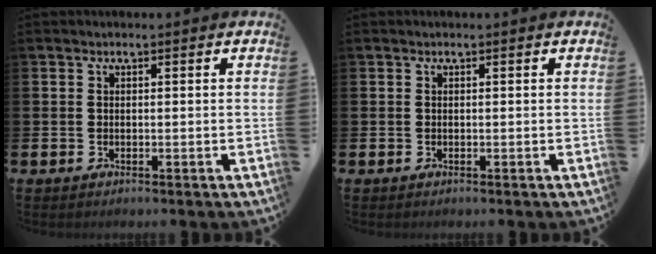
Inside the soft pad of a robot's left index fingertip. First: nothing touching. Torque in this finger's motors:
{"motor_torque": [-0.02, 0.01, 0.02, 0.01]}